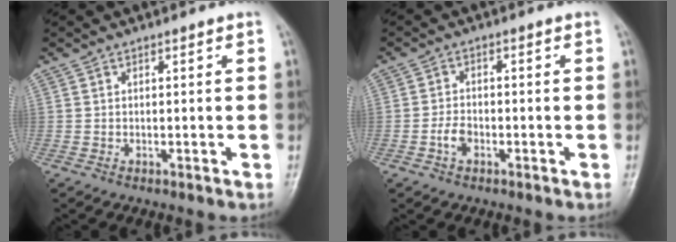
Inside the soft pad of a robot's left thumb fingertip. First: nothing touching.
{"total": 3.0, "force": [-1.3, 1.9, 2.0], "torque": [-0.034, 0.013, -0.027]}